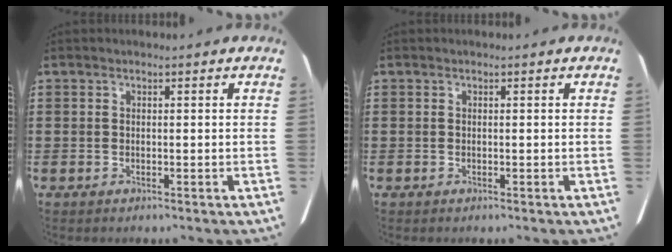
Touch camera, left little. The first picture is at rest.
{"total": 0.0}